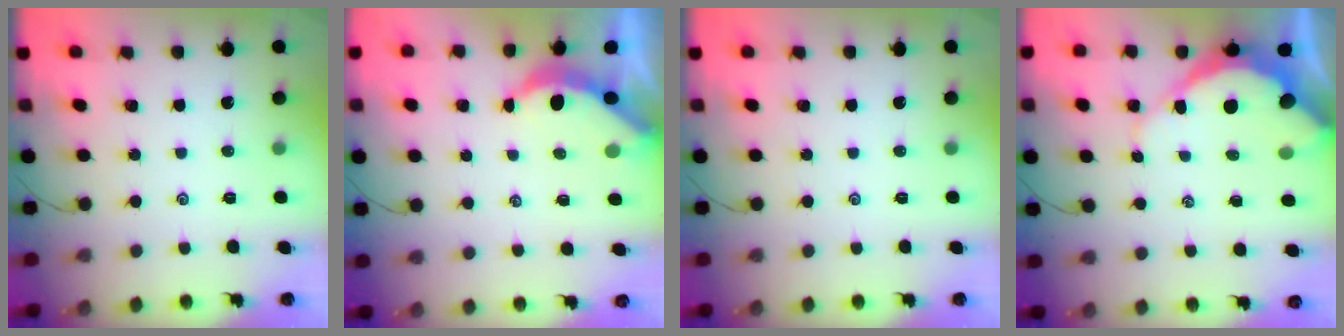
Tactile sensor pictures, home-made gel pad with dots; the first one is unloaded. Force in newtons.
{"total": 3.9, "press": 3.9, "slide": 0.4}
{"total": 0.0}
{"total": 10.9, "press": 10.9, "slide": 1.0}